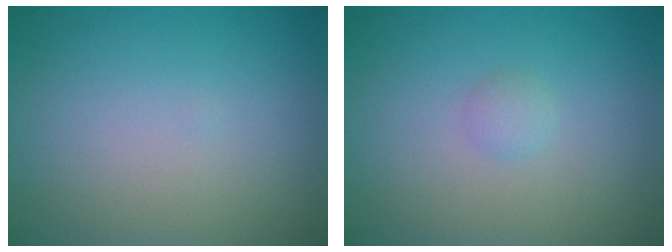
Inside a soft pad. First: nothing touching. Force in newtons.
{"total": 0.8, "press": 0.8, "slide": 0.1}